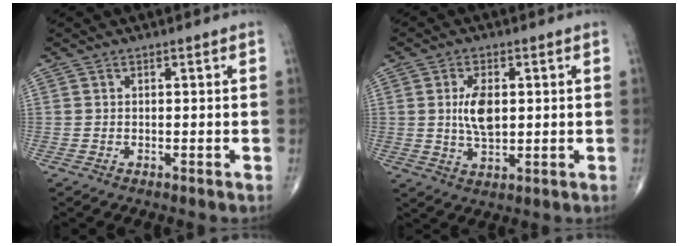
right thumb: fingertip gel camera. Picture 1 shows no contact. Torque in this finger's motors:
{"motor_torque": [0.19, 0.17, 0.17, 0.13, 0.03]}